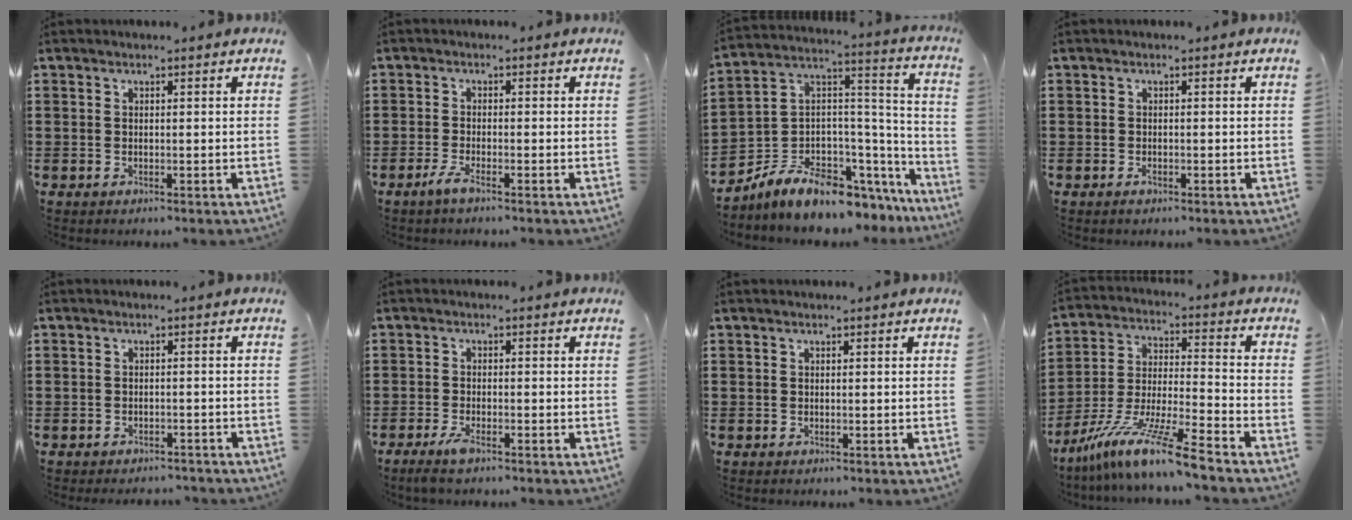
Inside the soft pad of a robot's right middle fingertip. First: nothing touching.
{"total": 2.3, "force": [-1.3, 0.2, 1.9], "torque": [-0.047, -0.009, -0.027]}
{"total": 8.7, "force": [-7.4, 3.0, 3.2], "torque": [-0.080, 0.000, -0.148]}
{"total": 0.7, "force": [-0.4, 0.3, 0.4], "torque": [-0.010, -0.005, -0.007]}
{"total": 1.7, "force": [-1.7, 0.2, -0.2], "torque": [-0.003, 0.000, -0.039]}
{"total": 2.6, "force": [-1.6, 0.5, 1.9], "torque": [-0.045, -0.004, -0.035]}
{"total": 0.0}
{"total": 12.2, "force": [-9.8, -0.1, 7.3], "torque": [-0.142, 0.007, -0.190]}